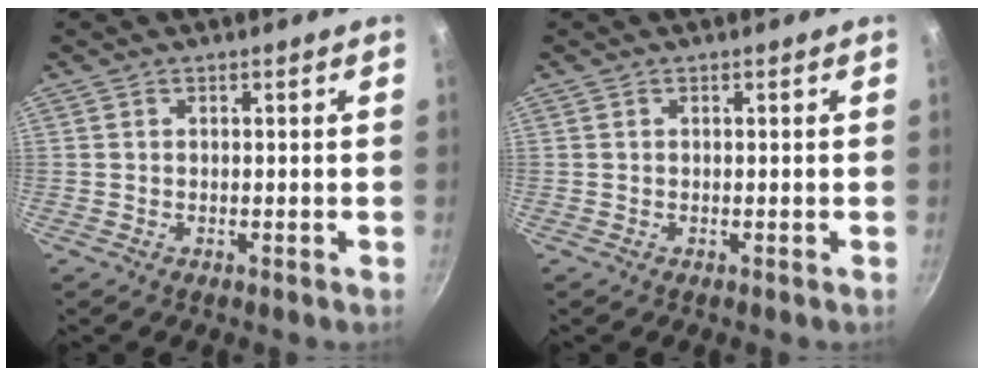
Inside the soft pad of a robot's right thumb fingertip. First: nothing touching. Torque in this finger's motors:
{"motor_torque": [-0.03, 0.03, -0.11, 0.11, 0.00]}